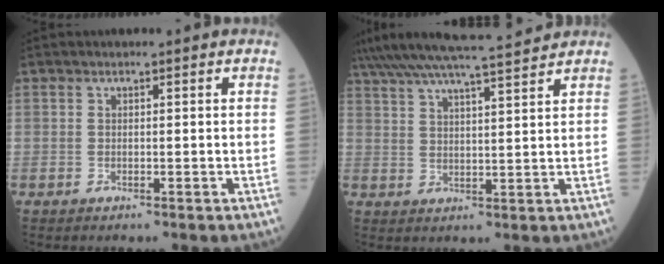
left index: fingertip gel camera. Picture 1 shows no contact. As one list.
[{"total": 14.8, "force": [13.4, 0.0, 6.3], "torque": [-0.123, 0.019, 0.205]}]